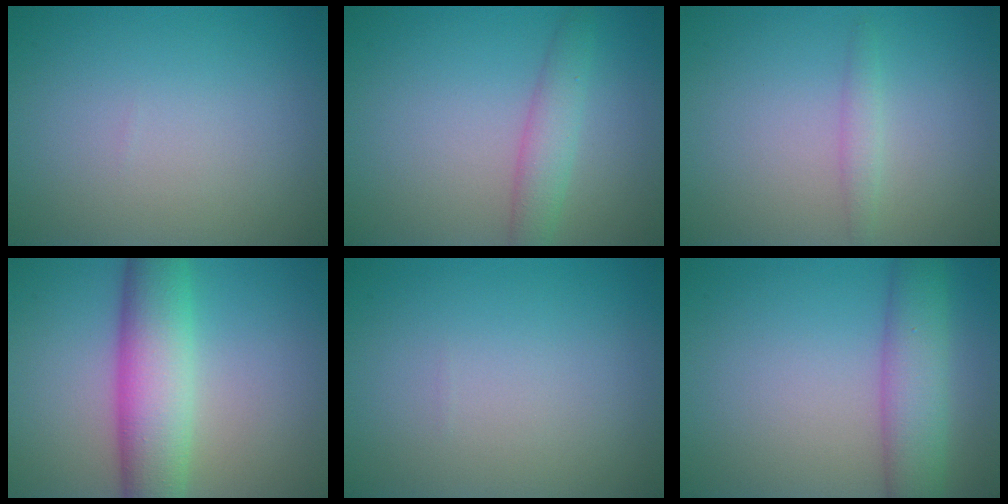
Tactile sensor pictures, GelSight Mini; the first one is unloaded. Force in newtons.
{"total": 2.7, "press": 2.6, "slide": 0.2}
{"total": 1.3, "press": 1.3, "slide": 0.0}
{"total": 8.0, "press": 8.0, "slide": 0.2}
{"total": 0.0}
{"total": 5.2, "press": 5.2, "slide": 0.2}